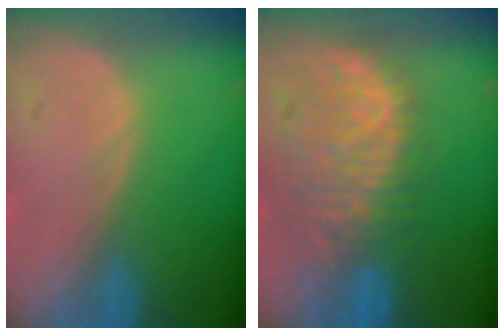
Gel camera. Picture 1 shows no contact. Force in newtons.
{"total": 10.6, "press": 9.4, "slide": 4.9}